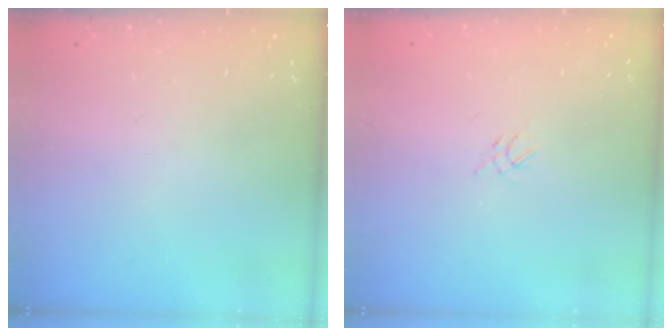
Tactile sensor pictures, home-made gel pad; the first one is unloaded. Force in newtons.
{"total": 2.2, "press": 2.2, "slide": 0.5}